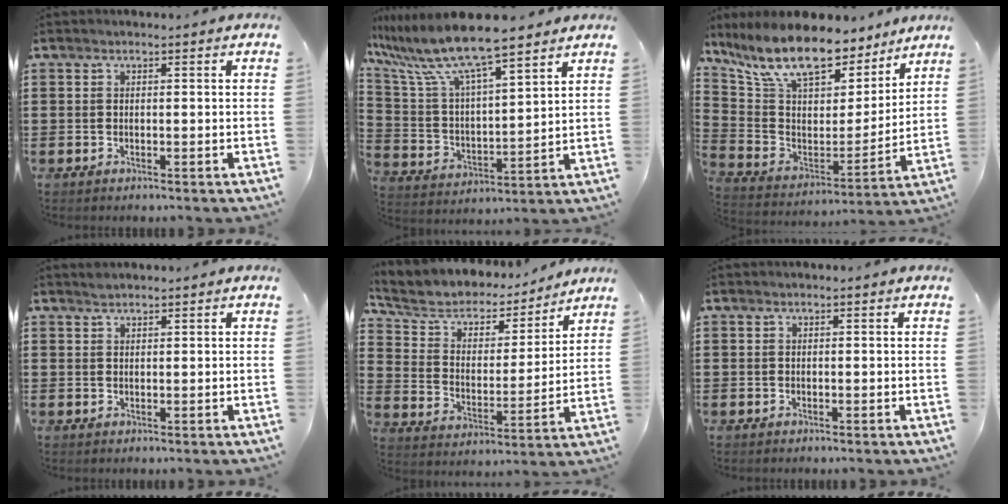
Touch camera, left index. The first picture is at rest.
{"total": 10.4, "force": [8.9, 0.7, 5.4], "torque": [-0.149, -0.054, 0.148]}
{"total": 13.6, "force": [10.7, 4.7, 7.0], "torque": [-0.176, -0.061, 0.191]}
{"total": 1.1, "force": [1.1, 0.3, 0.3], "torque": [-0.007, 0.000, 0.021]}
{"total": 5.7, "force": [4.5, 2.8, 2.0], "torque": [-0.069, -0.028, 0.071]}
{"total": 0.0}